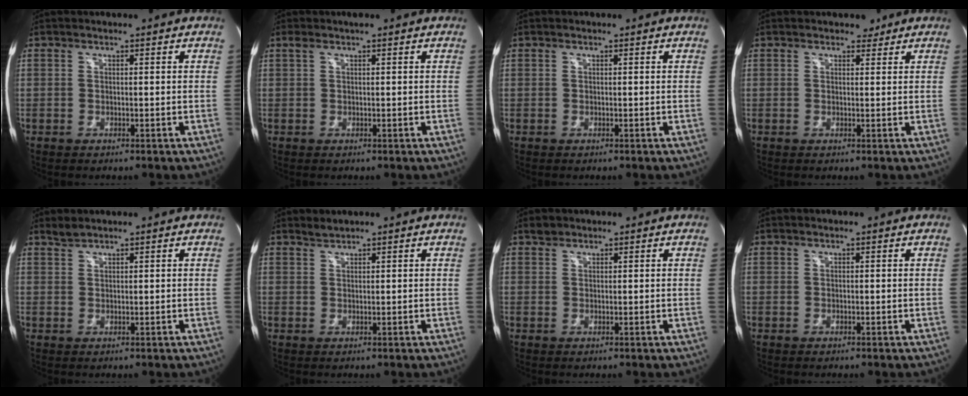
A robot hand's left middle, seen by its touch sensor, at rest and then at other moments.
{"total": 1.5, "force": [1.0, 0.1, 1.1], "torque": [-0.029, 0.021, 0.020]}
{"total": 0.0}
{"total": 1.6, "force": [1.3, 1.0, 0.2], "torque": [-0.002, 0.002, 0.013]}
{"total": 1.3, "force": [1.3, 0.0, 0.2], "torque": [-0.006, 0.006, 0.030]}
{"total": 1.1, "force": [1.1, -0.1, 0.0], "torque": [-0.004, 0.004, 0.025]}
{"total": 1.2, "force": [1.0, 0.6, 0.0], "torque": [0.000, 0.006, 0.016]}
{"total": 0.0}